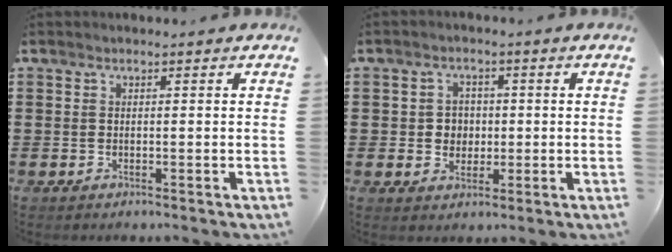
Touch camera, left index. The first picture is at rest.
{"total": 3.3, "force": [-0.1, 3.1, 1.1], "torque": [-0.027, 0.004, -0.009]}